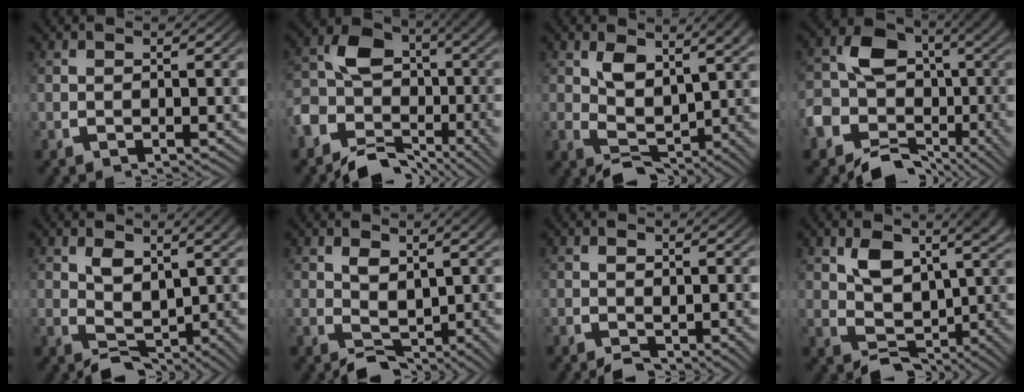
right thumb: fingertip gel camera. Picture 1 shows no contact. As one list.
[{"total": 9.2, "force": [-2.9, 6.6, 5.8], "torque": [-0.100, -0.017, -0.057]}, {"total": 6.1, "force": [-0.7, 4.0, 4.6], "torque": [-0.095, -0.038, 0.008]}, {"total": 11.6, "force": [-2.8, 9.2, 6.6], "torque": [-0.121, -0.024, -0.054]}, {"total": 4.7, "force": [-0.7, 2.9, 3.6], "torque": [-0.069, -0.032, 0.008]}, {"total": 3.7, "force": [-0.6, 2.3, 2.8], "torque": [-0.052, -0.029, 0.009]}, {"total": 1.4, "force": [-0.5, 0.8, 1.1], "torque": [-0.013, -0.009, -0.001]}, {"total": 7.1, "force": [-0.6, 5.1, 4.8], "torque": [-0.104, -0.045, 0.010]}]